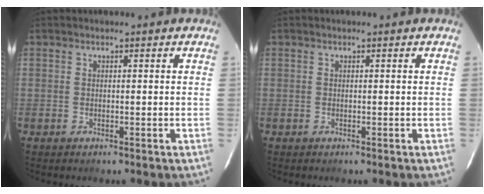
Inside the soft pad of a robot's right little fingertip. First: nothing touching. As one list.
[{"total": 0.0}]